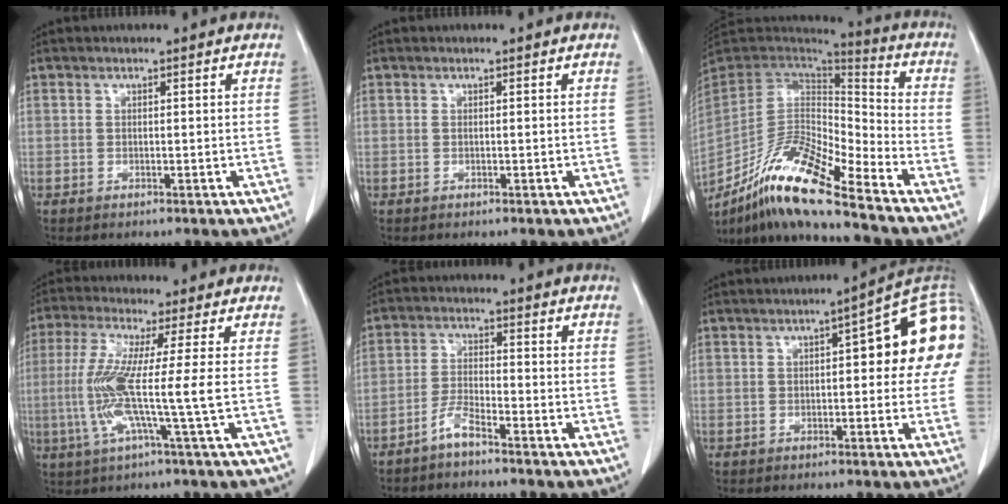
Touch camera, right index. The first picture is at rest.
{"total": 0.0}
{"total": 16.9, "force": [-12.5, 2.2, 11.2], "torque": [-0.207, 0.002, -0.230]}
{"total": 9.6, "force": [-0.8, -1.5, 9.4], "torque": [-0.200, -0.014, -0.020]}
{"total": 3.5, "force": [-3.0, 0.2, 1.9], "torque": [-0.043, -0.001, -0.064]}
{"total": 13.1, "force": [2.1, 3.2, 12.5], "torque": [-0.153, 0.042, 0.019]}